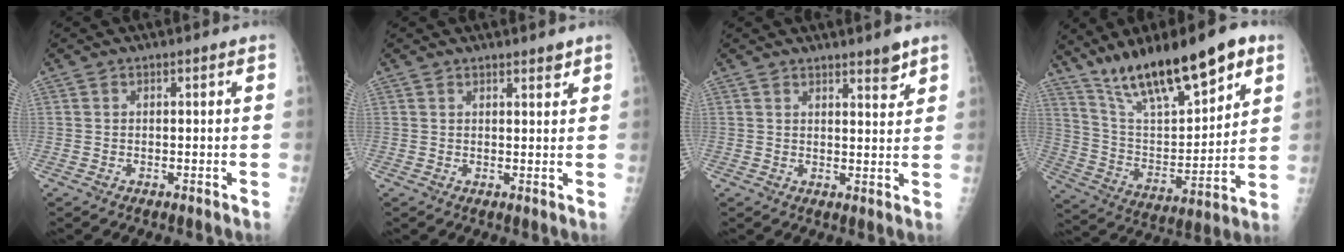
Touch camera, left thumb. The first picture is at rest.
{"total": 1.9, "force": [1.6, 0.6, 0.9], "torque": [-0.005, -0.010, 0.022]}
{"total": 3.5, "force": [2.7, 0.7, 2.0], "torque": [-0.018, -0.023, 0.040]}
{"total": 22.8, "force": [14.8, 6.9, 15.9], "torque": [-0.238, -0.049, 0.262]}